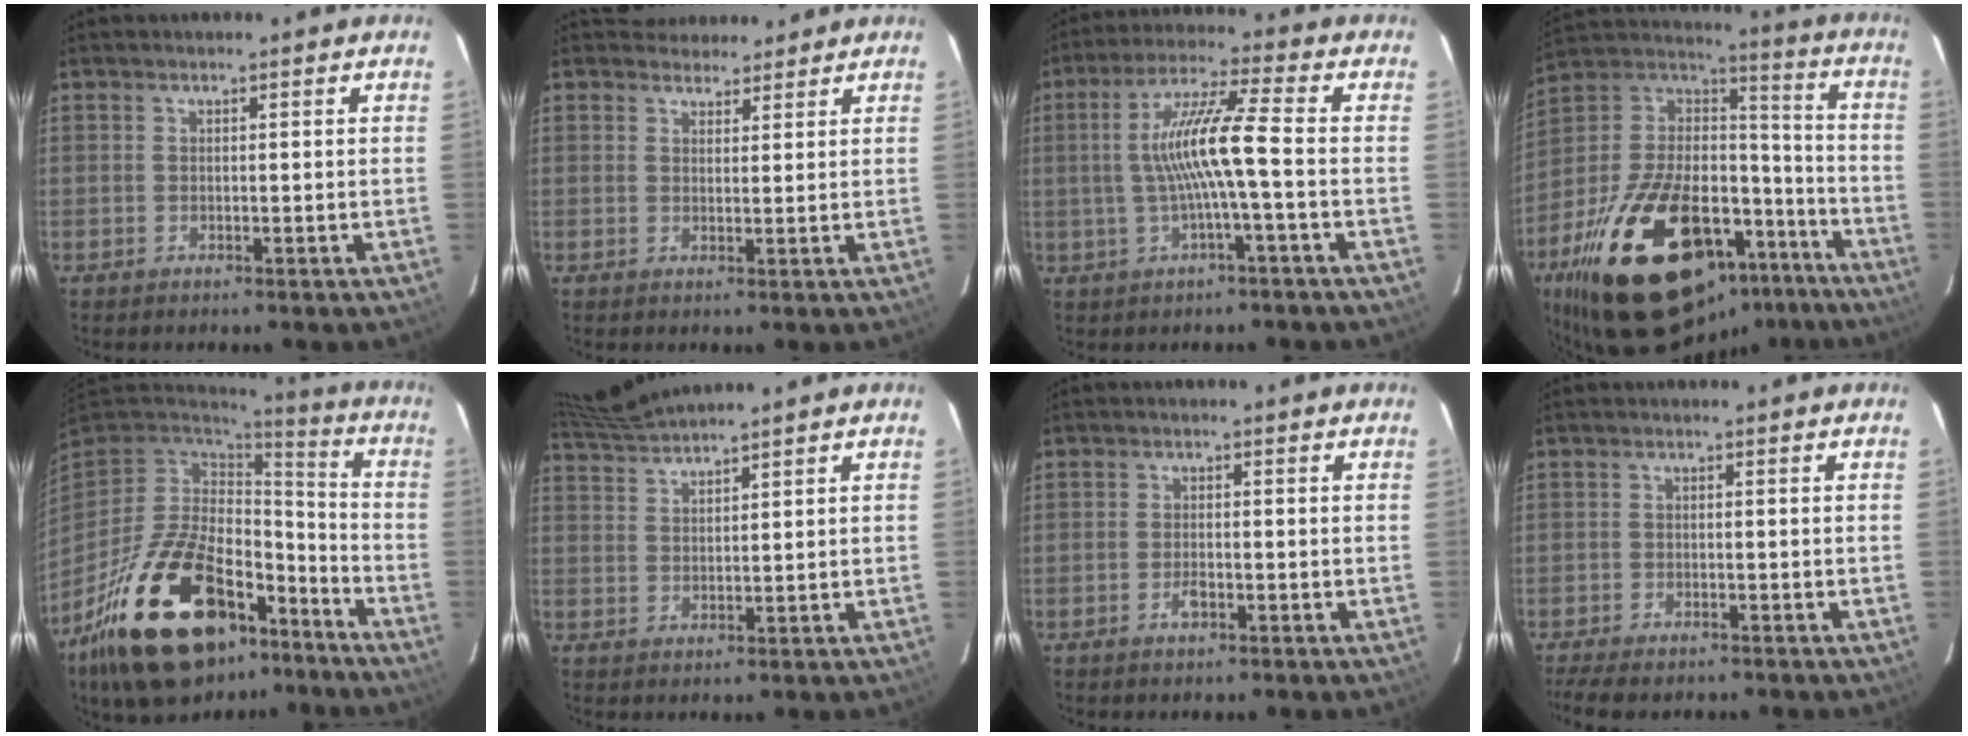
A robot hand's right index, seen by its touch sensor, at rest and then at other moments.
{"total": 4.5, "force": [4.2, 1.5, -0.7], "torque": [0.017, 0.016, 0.062]}
{"total": 9.3, "force": [-1.0, -1.0, 9.1], "torque": [-0.177, 0.006, -0.011]}
{"total": 36.6, "force": [-22.3, 18.2, 22.7], "torque": [-0.417, 0.020, -0.320]}
{"total": 27.9, "force": [-16.7, 13.8, 17.6], "torque": [-0.343, -0.014, -0.252]}
{"total": 6.1, "force": [5.8, -1.8, 0.5], "torque": [-0.018, -0.010, 0.111]}
{"total": 2.3, "force": [-1.2, 1.0, 1.6], "torque": [-0.034, 0.000, -0.022]}
{"total": 6.4, "force": [-5.6, 1.6, 2.8], "torque": [-0.077, -0.028, -0.094]}